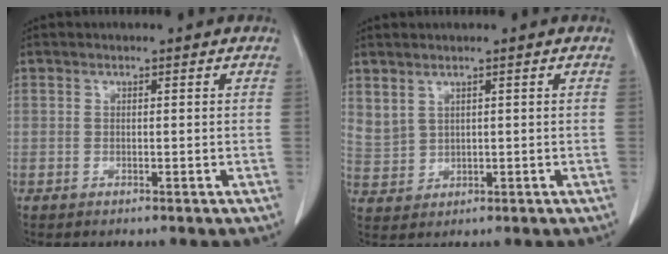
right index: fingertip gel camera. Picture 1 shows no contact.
{"total": 3.7, "force": [2.8, 2.1, 1.1], "torque": [-0.022, 0.002, 0.071]}